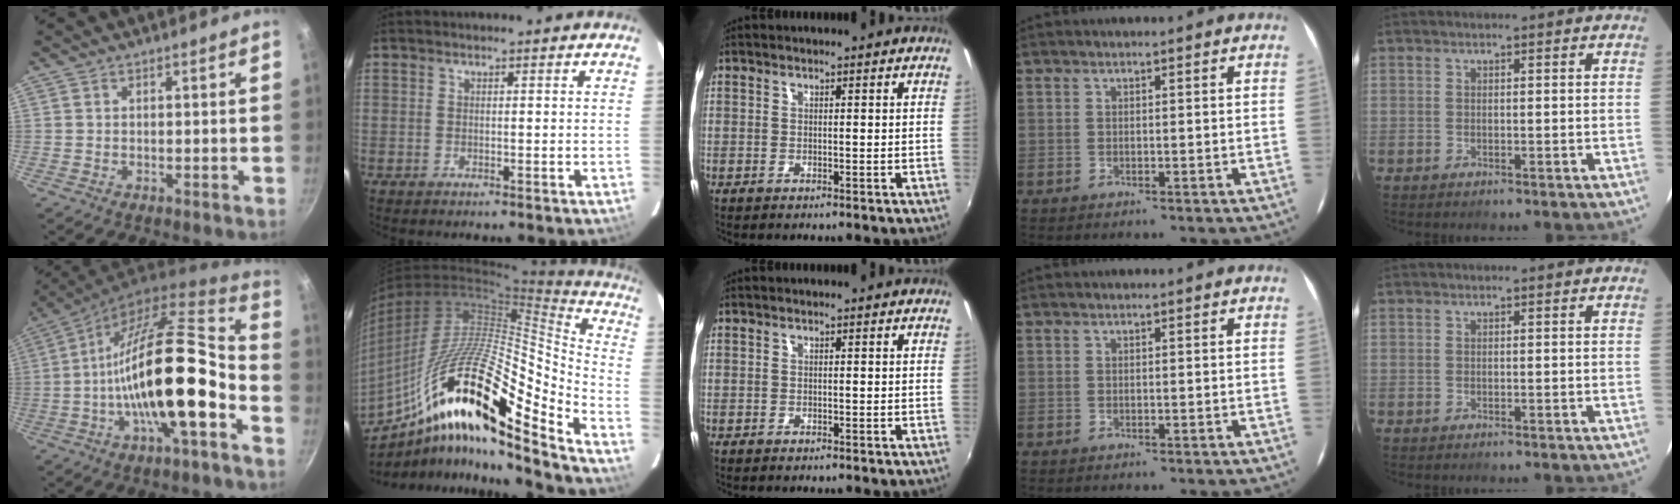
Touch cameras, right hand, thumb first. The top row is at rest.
{"thumb": {"total": 20.4, "force": [-6.4, 5.8, 18.5], "torque": [-0.283, 0.041, -0.117]}, "index": {"total": 27.2, "force": [-12.5, 5.7, 23.5], "torque": [-0.394, -0.052, -0.229]}}